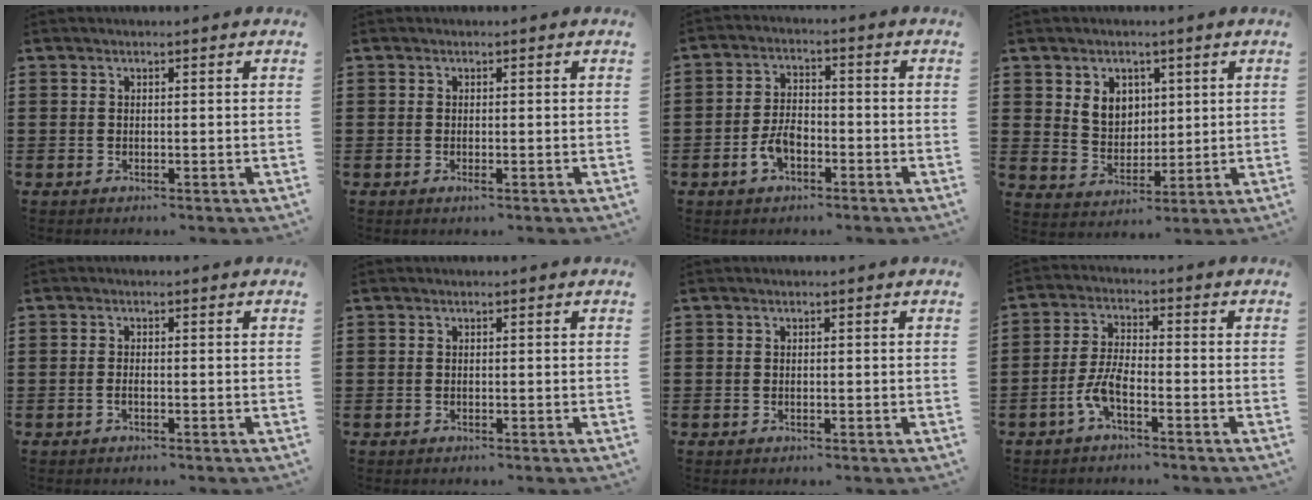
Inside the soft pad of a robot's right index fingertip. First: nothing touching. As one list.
[{"total": 0.6, "force": [-0.1, -0.1, 0.6], "torque": [-0.010, -0.006, 0.000]}, {"total": 4.8, "force": [-2.3, 2.4, 3.5], "torque": [-0.086, -0.001, -0.050]}, {"total": 5.3, "force": [2.3, 4.4, 2.0], "torque": [-0.051, 0.011, 0.042]}, {"total": 0.8, "force": [-0.5, 0.1, 0.6], "torque": [-0.013, -0.004, -0.007]}, {"total": 0.0}, {"total": 0.0}, {"total": 5.2, "force": [-2.9, 1.3, 4.1], "torque": [-0.104, -0.006, -0.060]}]